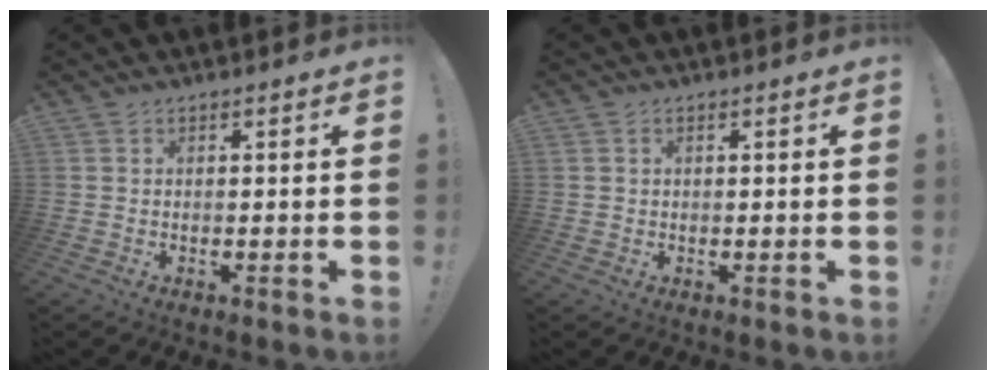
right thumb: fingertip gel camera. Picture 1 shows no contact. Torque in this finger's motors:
{"motor_torque": [0.13, -0.01, -0.29, -0.05, -0.05]}